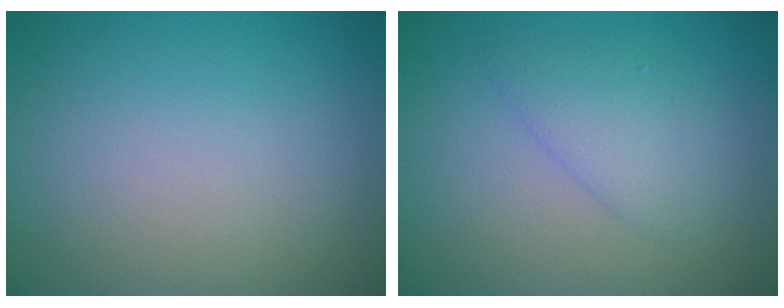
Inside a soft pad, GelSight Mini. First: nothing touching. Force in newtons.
{"total": 2.5, "press": 2.5, "slide": 0.3}